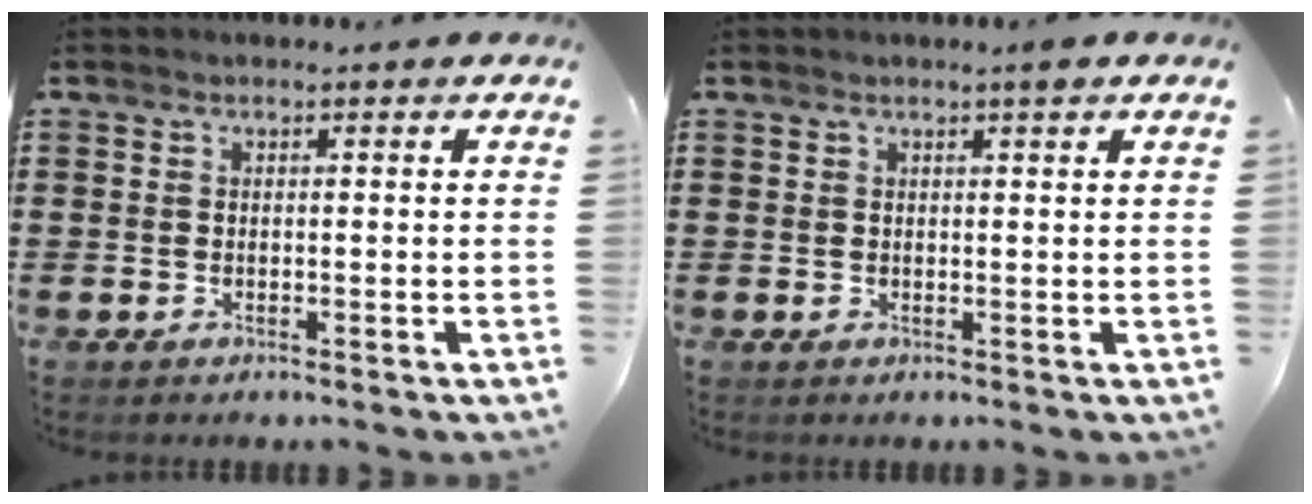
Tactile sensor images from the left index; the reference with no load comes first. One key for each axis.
{"total": 1.6, "fx": 1.1, "fy": 0.0, "fz": 1.1, "tx": -0.023, "ty": 0.000, "tz": 0.019}